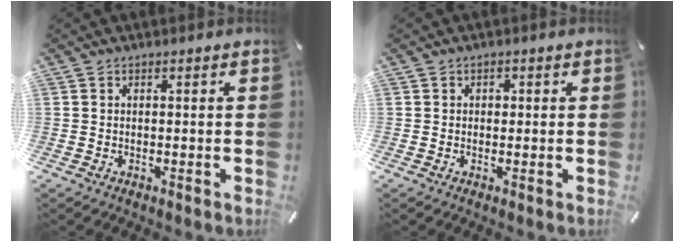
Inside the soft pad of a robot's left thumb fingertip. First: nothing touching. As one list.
[{"total": 1.3, "force": [0.1, 1.1, 0.5], "torque": [-0.004, 0.003, -0.002]}]